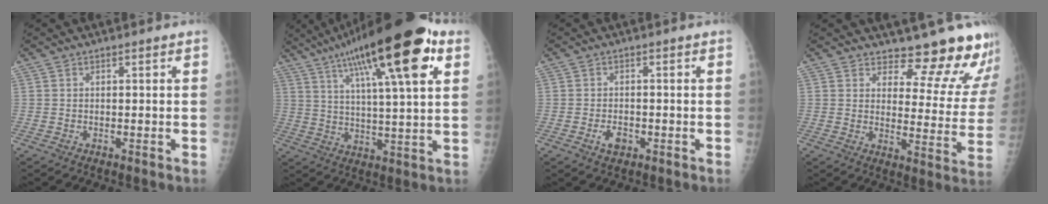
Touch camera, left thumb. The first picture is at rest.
{"total": 24.2, "force": [12.0, 5.7, 20.3], "torque": [-0.316, -0.006, 0.189]}
{"total": 2.8, "force": [-1.2, 1.8, 1.8], "torque": [-0.025, 0.003, -0.018]}
{"total": 15.3, "force": [14.2, 4.4, 3.8], "torque": [0.004, -0.135, 0.160]}